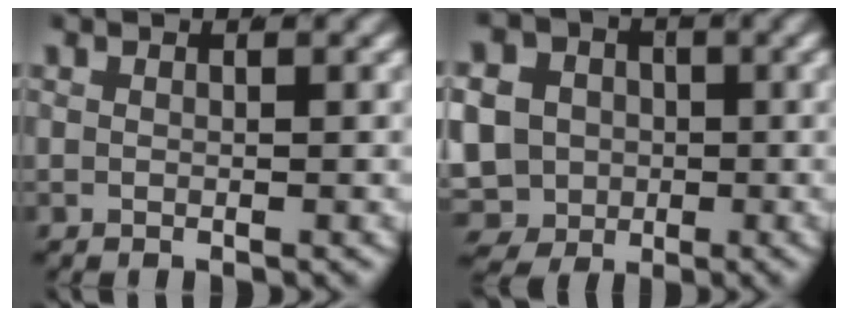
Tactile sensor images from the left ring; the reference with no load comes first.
{"total": 15.7, "force": [-3.5, 14.5, 4.9], "torque": [-0.136, -0.058, -0.074]}